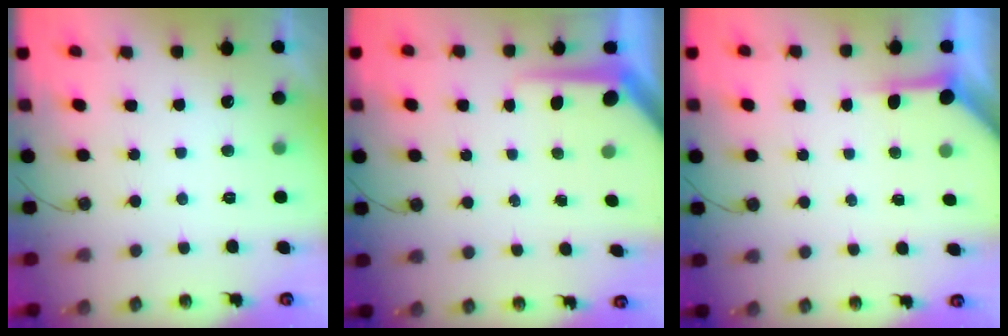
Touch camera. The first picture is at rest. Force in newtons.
{"total": 7.5, "press": 7.4, "slide": 0.9}
{"total": 3.9, "press": 3.9, "slide": 0.4}